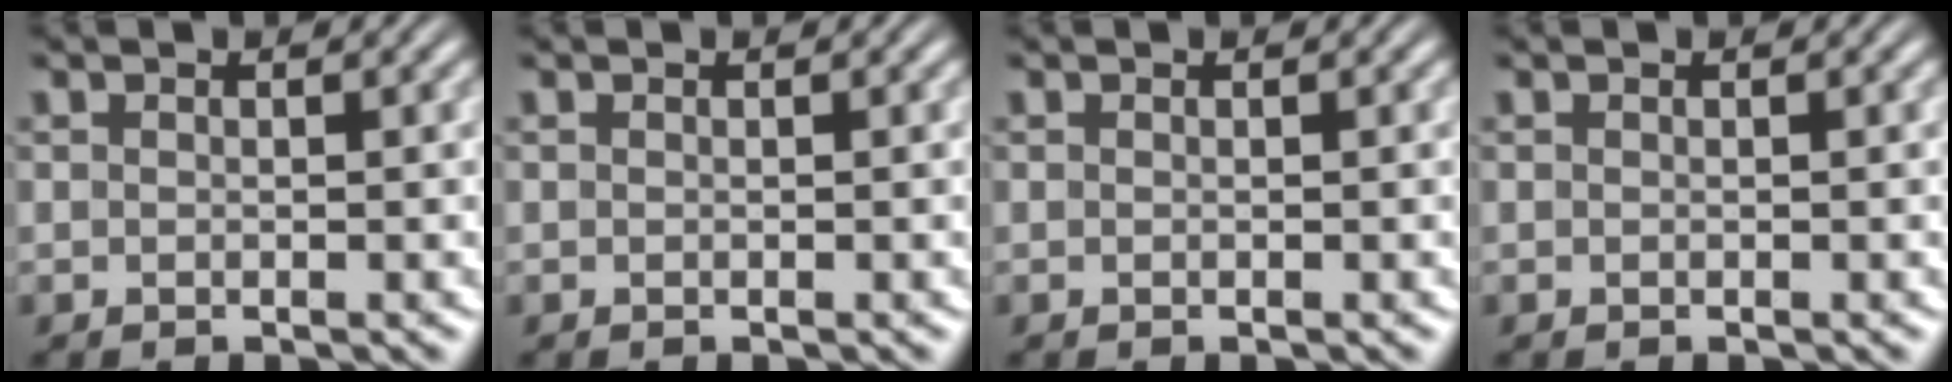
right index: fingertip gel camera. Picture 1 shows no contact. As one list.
[{"total": 0.0}, {"total": 0.0}, {"total": 0.0}]